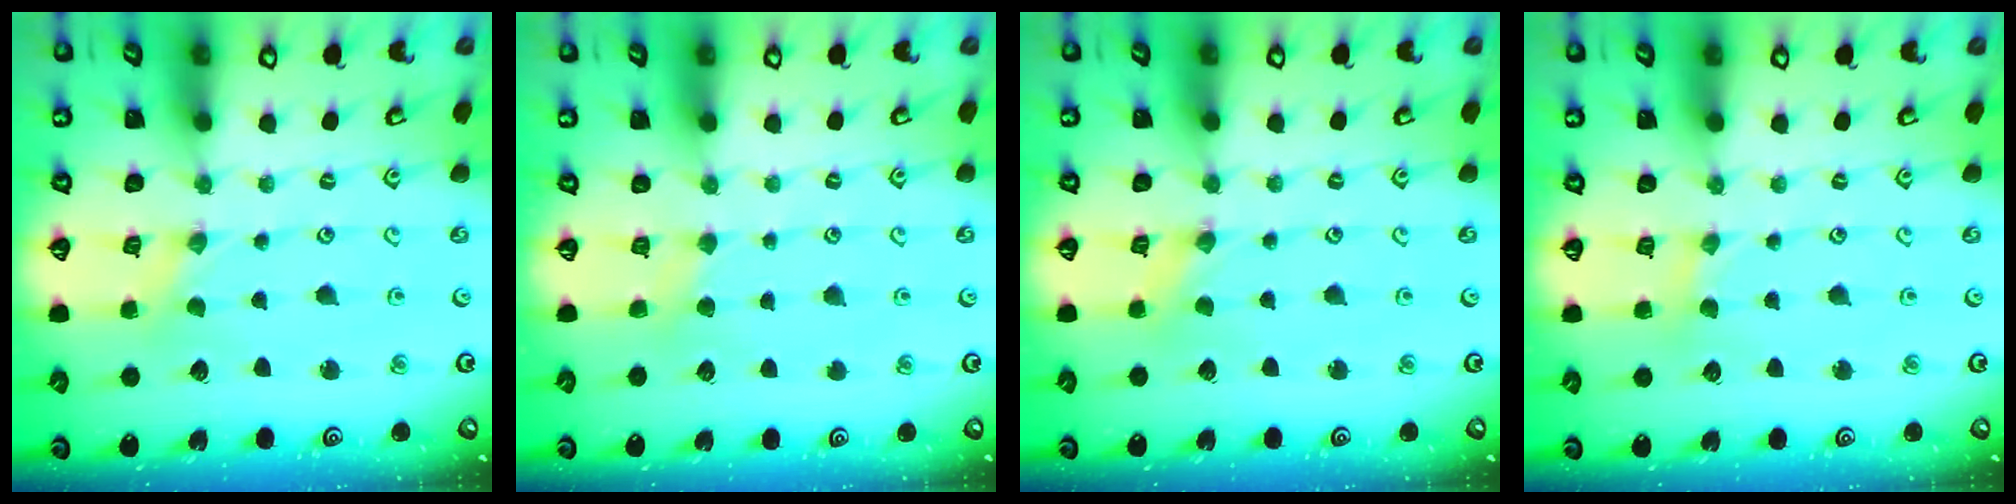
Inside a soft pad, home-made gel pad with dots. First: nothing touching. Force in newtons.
{"total": 2.8, "press": 2.8, "slide": 0.5}
{"total": 0.0}
{"total": 2.1, "press": 2.1, "slide": 0.3}